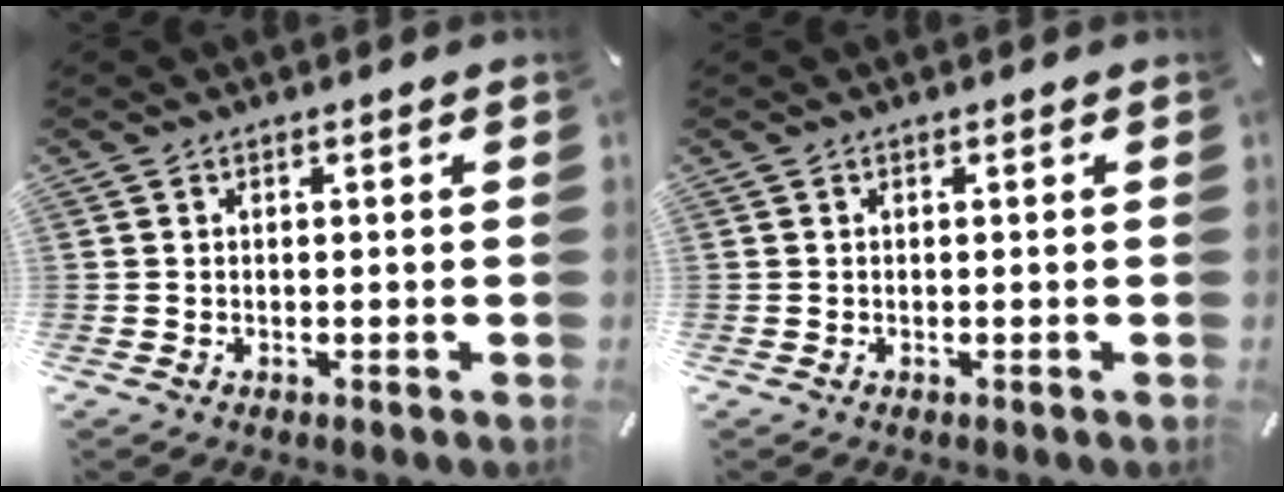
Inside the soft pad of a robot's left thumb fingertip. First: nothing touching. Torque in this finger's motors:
{"motor_torque": [0.00, 0.00, -0.07, 0.04, 0.00]}